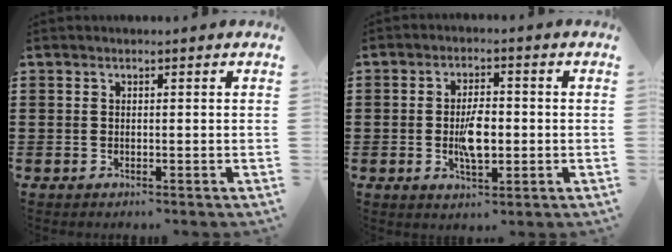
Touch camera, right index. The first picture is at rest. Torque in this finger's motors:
{"motor_torque": [1.51, 0.63, 0.47, 0.12]}